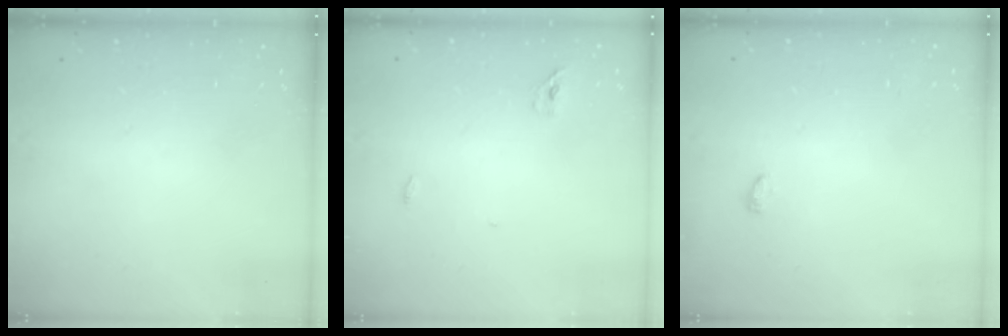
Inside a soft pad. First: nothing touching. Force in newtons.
{"total": 6.0, "press": 2.8, "slide": 5.3}
{"total": 6.5, "press": 3.1, "slide": 5.7}